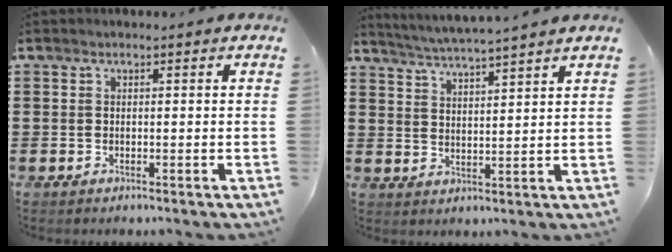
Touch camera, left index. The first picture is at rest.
{"total": 3.8, "force": [3.6, -1.0, 0.9], "torque": [-0.031, -0.024, 0.062]}